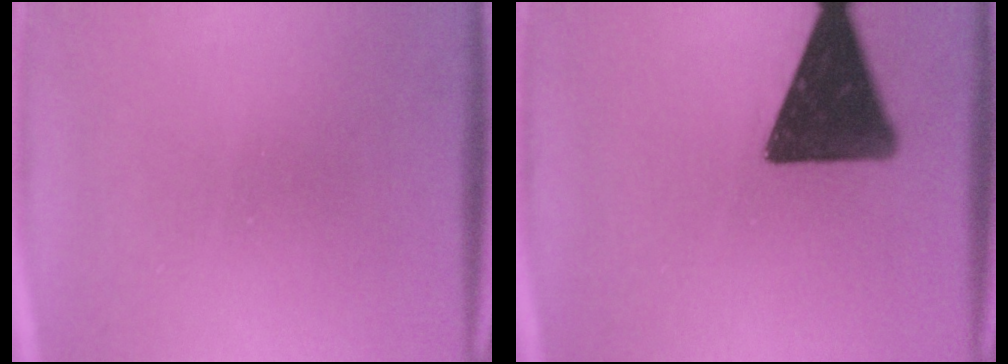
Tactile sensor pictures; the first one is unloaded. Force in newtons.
{"total": 15.3}